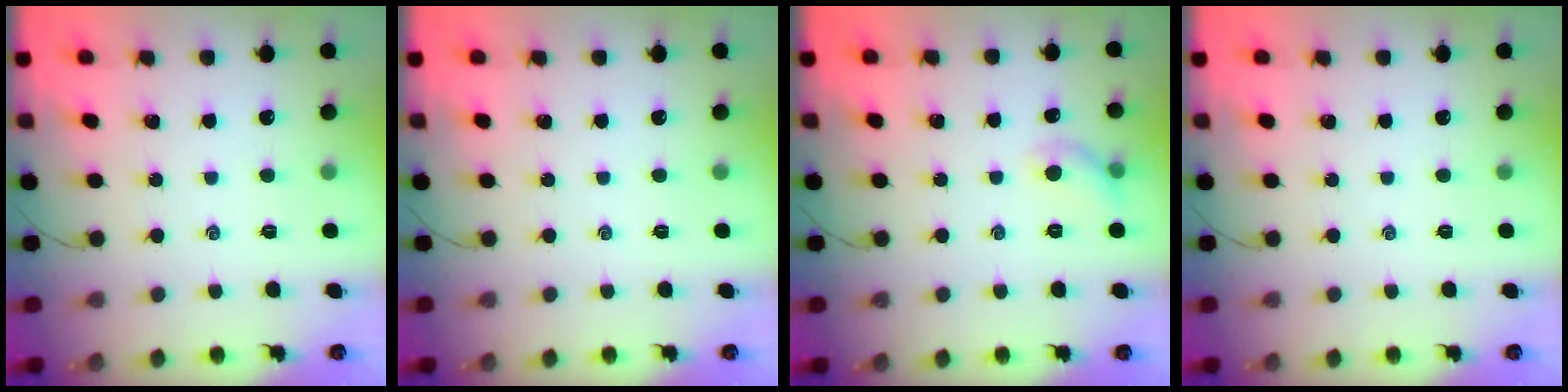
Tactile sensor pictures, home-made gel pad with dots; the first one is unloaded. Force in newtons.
{"total": 0.0}
{"total": 5.6, "press": 5.5, "slide": 1.0}
{"total": 0.0}